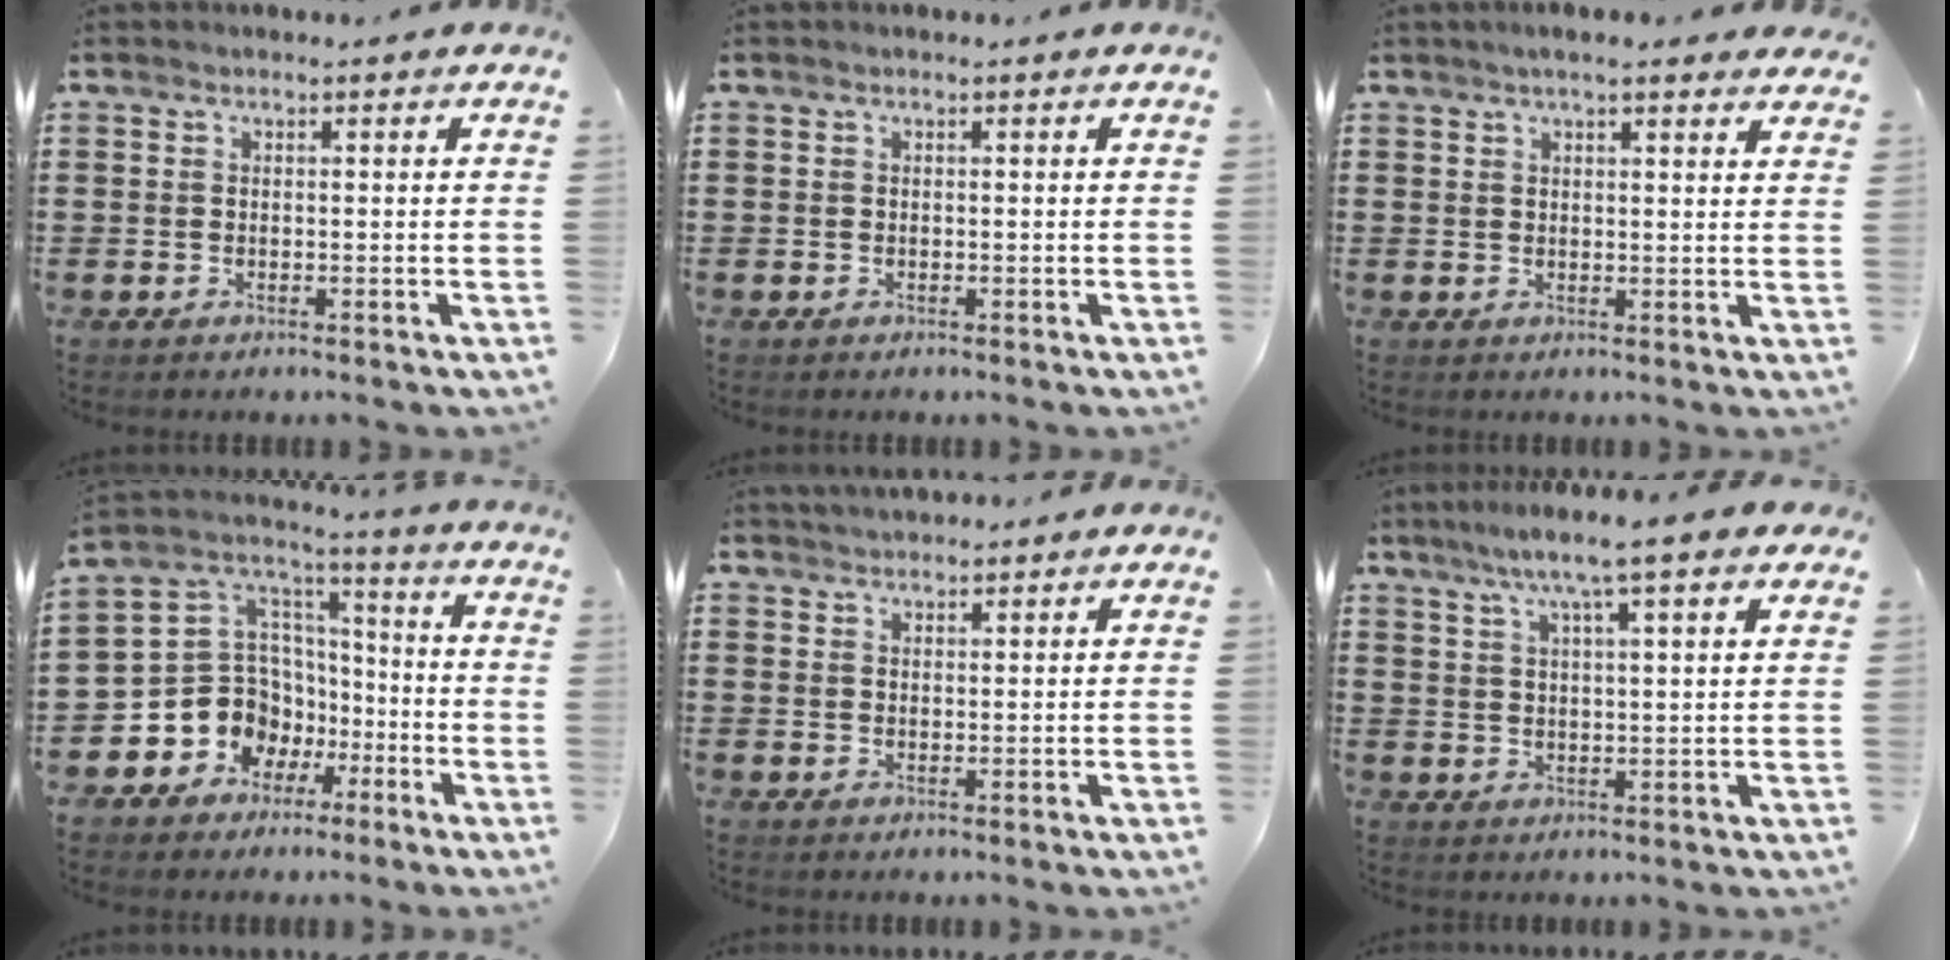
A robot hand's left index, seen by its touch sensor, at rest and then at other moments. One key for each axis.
{"total": 0.0}
{"total": 3.0, "fx": 2.5, "fy": 0.5, "fz": 1.7, "tx": -0.038, "ty": 0.004, "tz": 0.045}
{"total": 10.5, "fx": -4.0, "fy": 9.4, "fz": 2.5, "tx": -0.094, "ty": -0.004, "tz": -0.067}
{"total": 1.8, "fx": 1.8, "fy": 0.4, "fz": 0.2, "tx": -0.007, "ty": 0.003, "tz": 0.035}
{"total": 7.0, "fx": 5.1, "fy": 0.5, "fz": 4.9, "tx": -0.108, "ty": -0.001, "tz": 0.087}